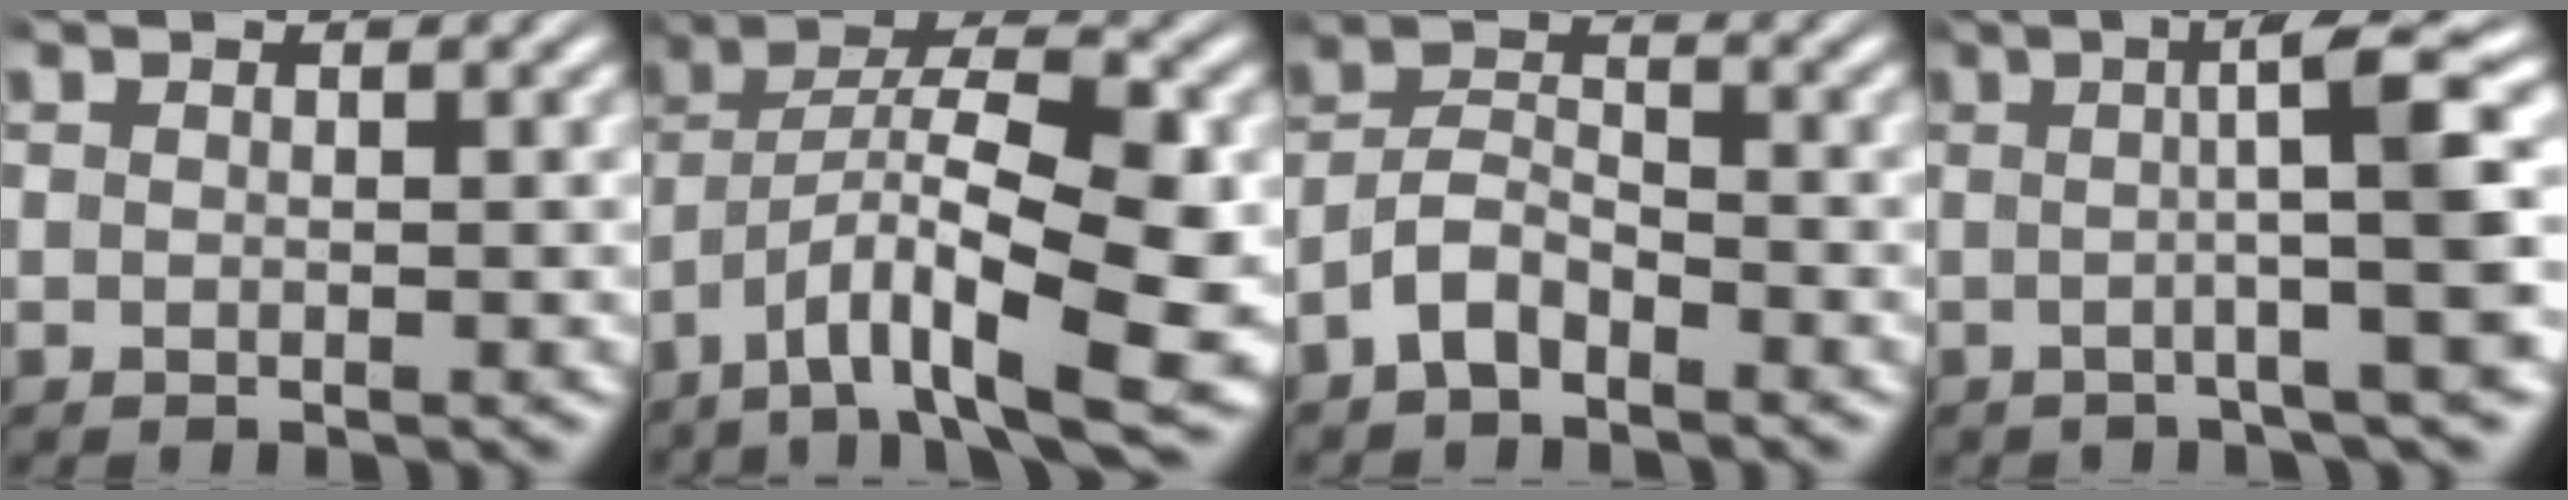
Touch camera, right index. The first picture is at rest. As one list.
[{"total": 11.0, "force": [-3.9, 4.7, 9.1], "torque": [-0.139, -0.022, -0.051]}, {"total": 4.7, "force": [-2.8, 3.2, 2.0], "torque": [-0.041, -0.011, -0.051]}, {"total": 7.6, "force": [0.4, 0.4, 7.6], "torque": [-0.115, 0.014, 0.003]}]